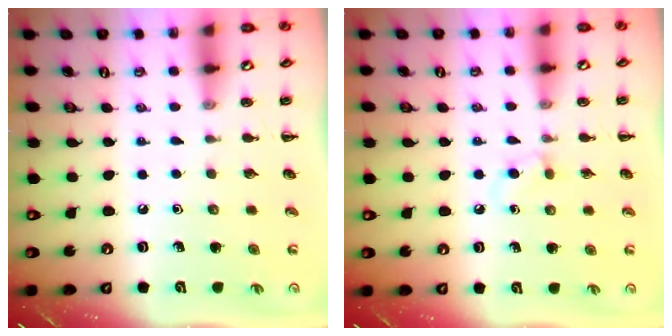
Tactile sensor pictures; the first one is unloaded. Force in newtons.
{"total": 3.3, "press": 2.9, "slide": 1.6}